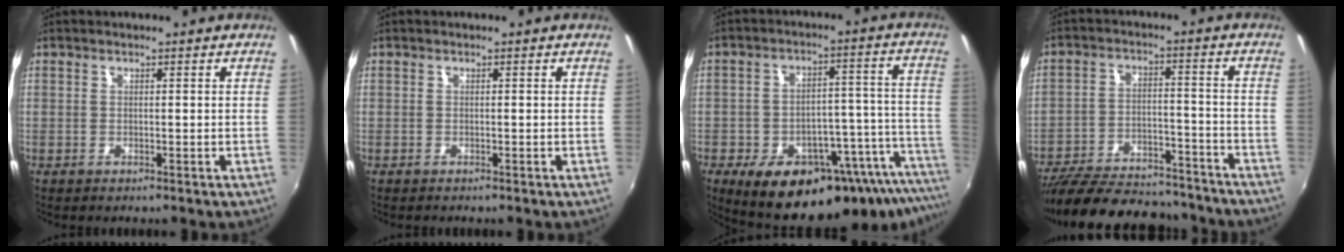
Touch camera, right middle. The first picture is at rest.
{"total": 0.0}
{"total": 25.3, "force": [-18.3, 9.7, 14.5], "torque": [-0.201, -0.005, -0.237]}
{"total": 23.6, "force": [-20.2, 7.3, 9.7], "torque": [-0.196, -0.011, -0.285]}